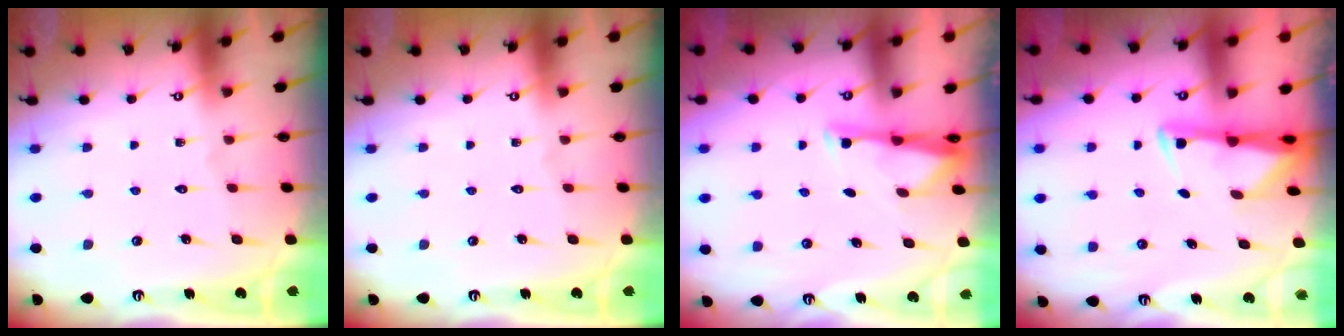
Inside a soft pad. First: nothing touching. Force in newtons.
{"total": 0.0}
{"total": 3.3, "press": 3.2, "slide": 0.4}
{"total": 3.0, "press": 2.9, "slide": 0.5}